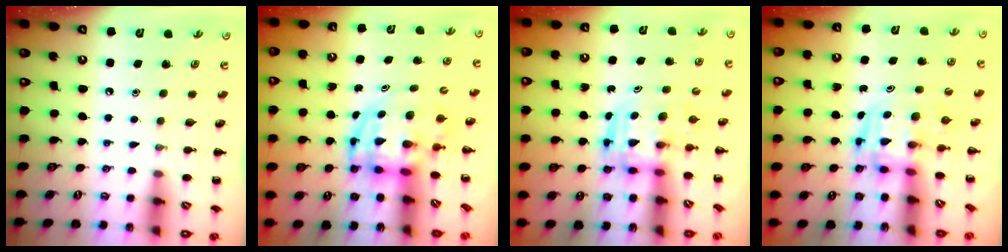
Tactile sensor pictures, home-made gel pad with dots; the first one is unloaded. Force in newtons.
{"total": 4.6, "press": 4.5, "slide": 0.9}
{"total": 3.0, "press": 3.0, "slide": 0.3}
{"total": 3.1, "press": 3.1, "slide": 0.5}